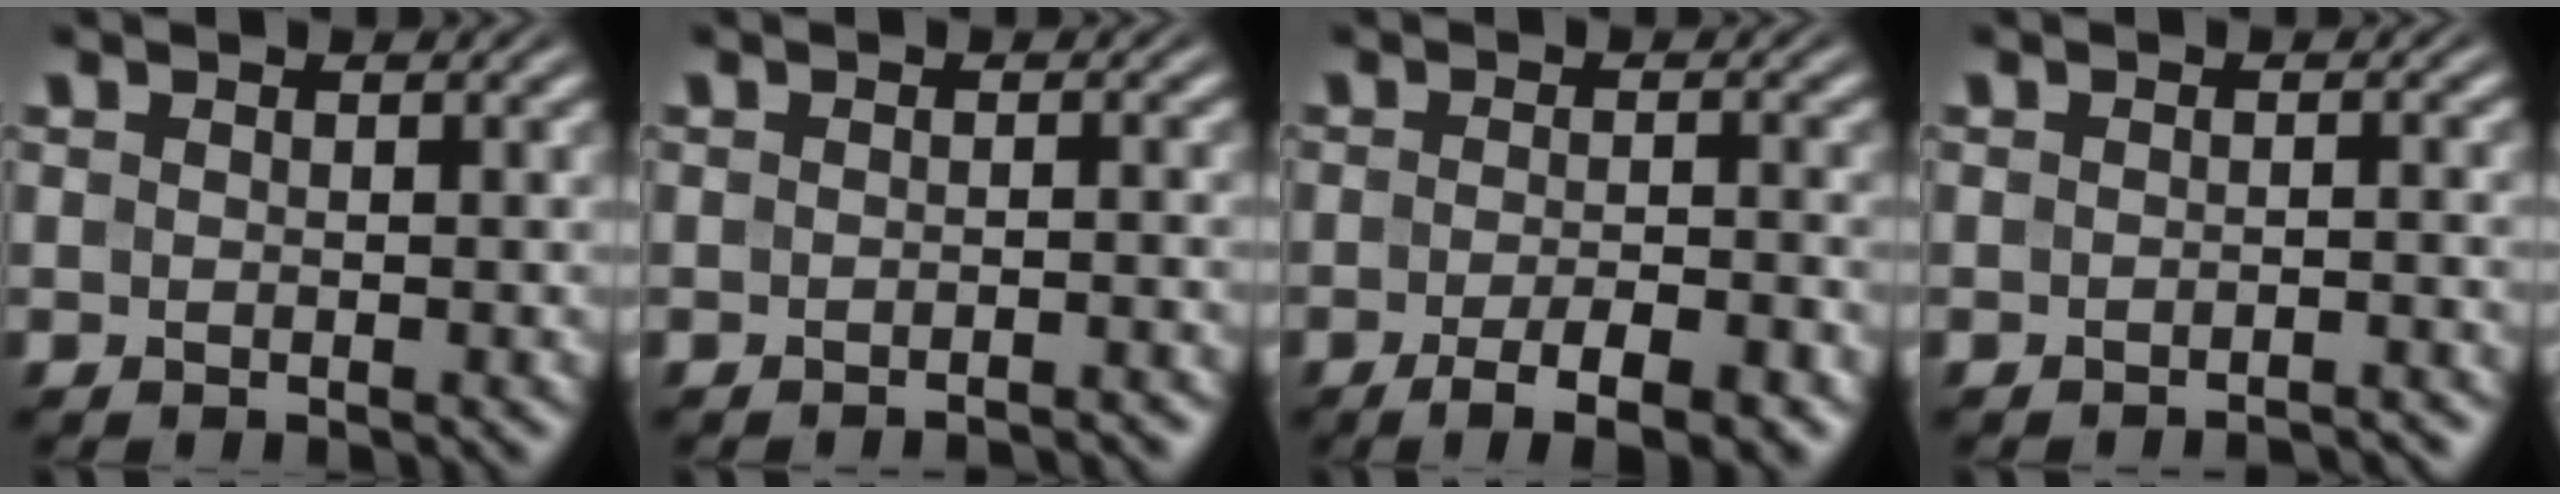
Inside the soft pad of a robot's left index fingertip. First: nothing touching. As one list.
[{"total": 2.3, "force": [-2.1, 0.3, 0.9], "torque": [0.002, 0.008, -0.026]}, {"total": 5.2, "force": [-2.9, 1.3, 4.1], "torque": [-0.065, -0.001, -0.044]}, {"total": 2.3, "force": [-2.2, 0.3, 0.7], "torque": [0.002, 0.008, -0.027]}]